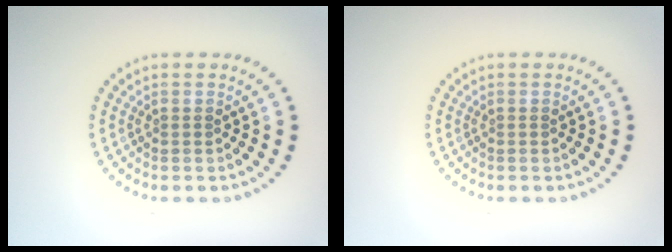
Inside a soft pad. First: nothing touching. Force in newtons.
{"total": 0.0}